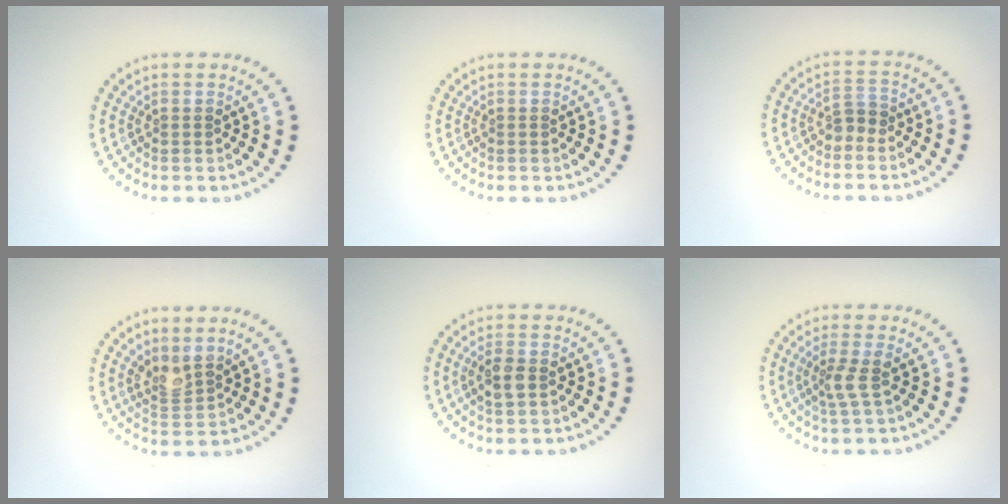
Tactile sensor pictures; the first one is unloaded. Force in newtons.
{"total": 0.0}
{"total": 1.3, "press": 1.1, "slide": 0.7}
{"total": 2.1, "press": 1.5, "slide": 1.4}
{"total": 1.9, "press": 1.9, "slide": 0.3}
{"total": 1.9, "press": 1.4, "slide": 1.4}